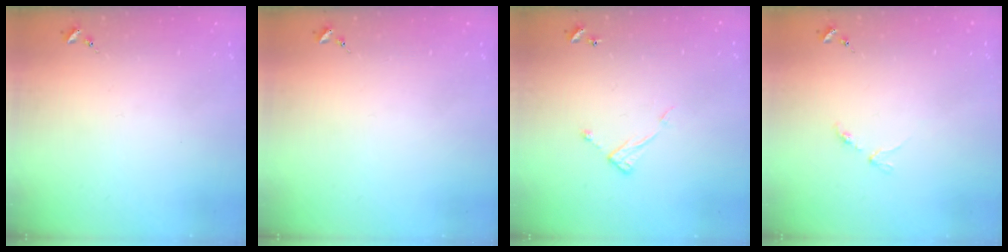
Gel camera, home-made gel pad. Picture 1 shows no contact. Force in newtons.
{"total": 0.0}
{"total": 7.1, "press": 7.1, "slide": 0.0}
{"total": 2.8, "press": 2.8, "slide": 0.5}